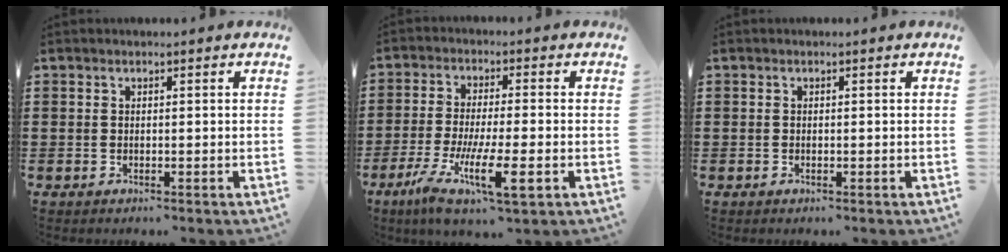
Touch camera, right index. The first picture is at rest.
{"total": 9.8, "force": [-3.9, 2.2, 8.7], "torque": [-0.167, -0.006, -0.070]}
{"total": 0.0}